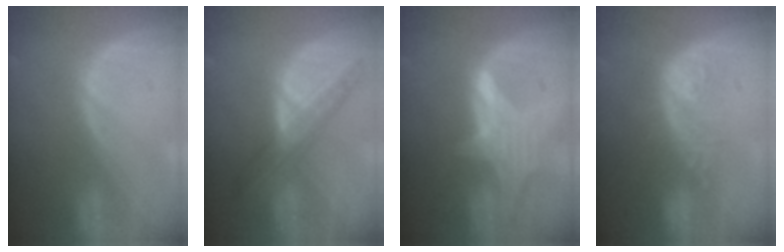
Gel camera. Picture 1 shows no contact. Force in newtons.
{"total": 7.8, "press": 7.2, "slide": 3.0}
{"total": 6.7, "press": 6.2, "slide": 2.3}
{"total": 9.7, "press": 8.1, "slide": 5.3}